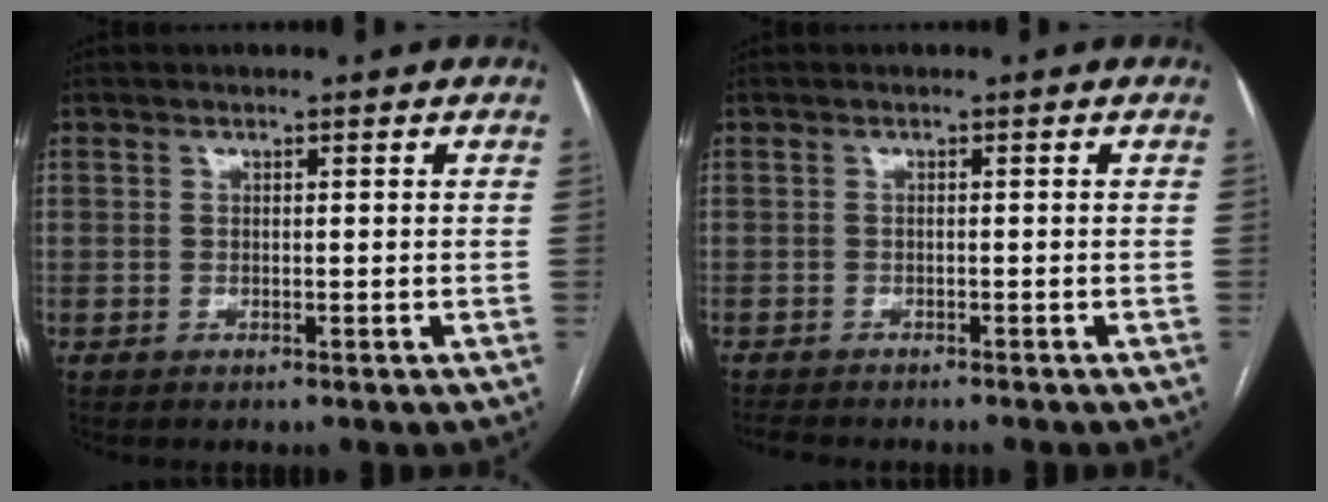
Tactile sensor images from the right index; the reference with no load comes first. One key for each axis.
{"total": 3.7, "fx": -3.4, "fy": 1.1, "fz": 1.2, "tx": -0.019, "ty": -0.008, "tz": -0.050}